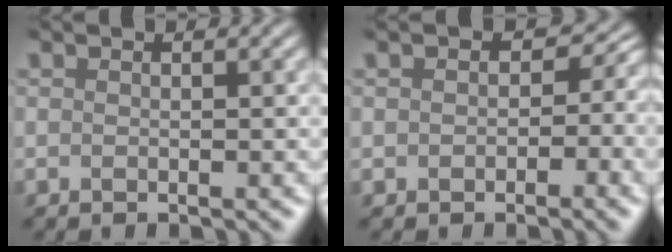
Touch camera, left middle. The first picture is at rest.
{"total": 1.6, "force": [-0.2, 1.1, 1.1], "torque": [-0.008, -0.005, -0.007]}